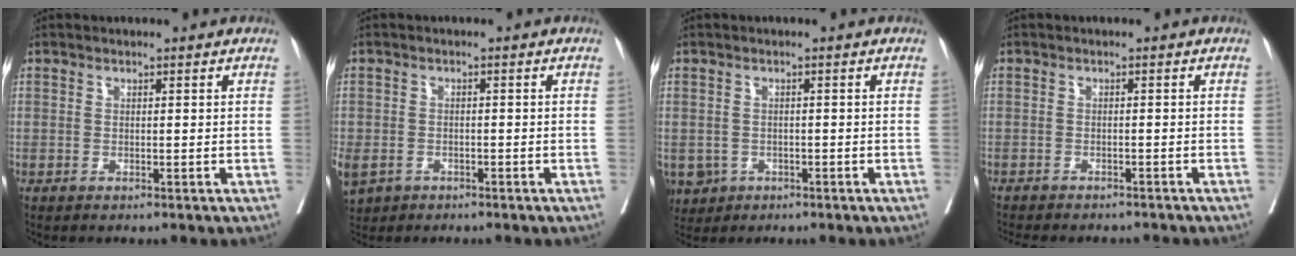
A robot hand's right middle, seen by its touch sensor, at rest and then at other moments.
{"total": 9.6, "force": [-4.9, 7.1, 4.3], "torque": [-0.134, -0.010, -0.072]}
{"total": 4.6, "force": [-2.2, 3.9, 1.2], "torque": [-0.022, 0.000, -0.029]}
{"total": 9.3, "force": [-8.5, 2.4, 3.1], "torque": [-0.052, -0.007, -0.104]}